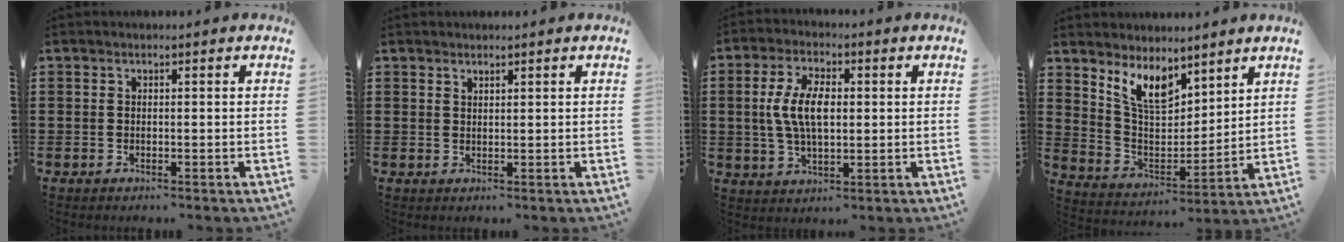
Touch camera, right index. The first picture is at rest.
{"total": 1.0, "force": [1.0, 0.3, 0.2], "torque": [-0.004, 0.001, 0.019]}
{"total": 7.8, "force": [0.5, 3.7, 6.8], "torque": [-0.145, 0.009, 0.004]}
{"total": 8.2, "force": [6.3, 3.4, 4.1], "torque": [-0.104, -0.022, 0.118]}